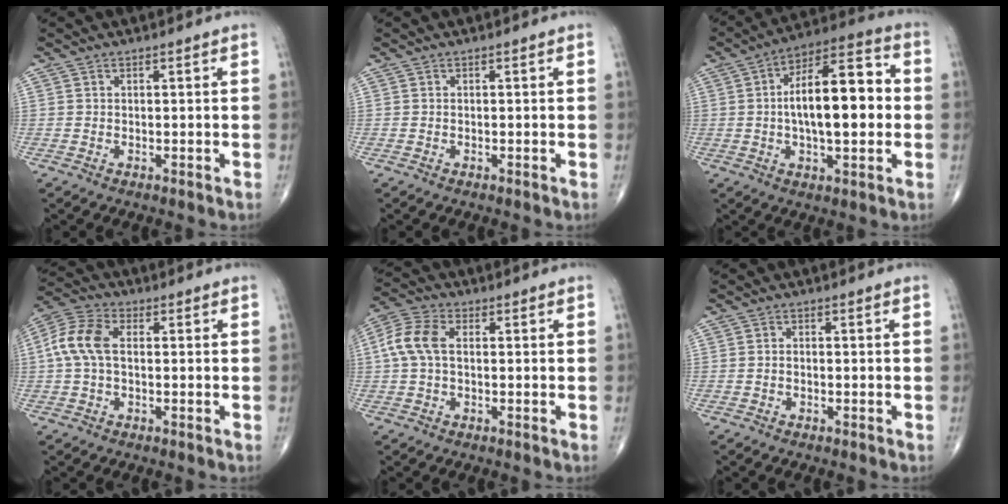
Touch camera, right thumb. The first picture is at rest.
{"total": 0.0}
{"total": 17.4, "force": [0.4, 7.2, 15.9], "torque": [-0.236, 0.027, -0.001]}
{"total": 8.6, "force": [0.6, 5.1, 6.9], "torque": [-0.161, 0.026, 0.006]}
{"total": 7.4, "force": [0.7, 4.5, 5.9], "torque": [-0.142, 0.024, 0.010]}
{"total": 0.6, "force": [-0.3, 0.4, 0.4], "torque": [-0.004, 0.002, -0.007]}